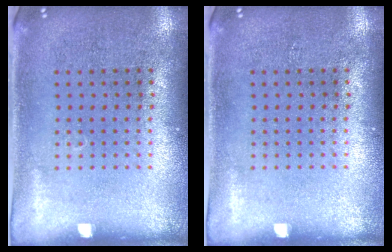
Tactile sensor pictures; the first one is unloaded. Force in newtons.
{"total": 0.0}